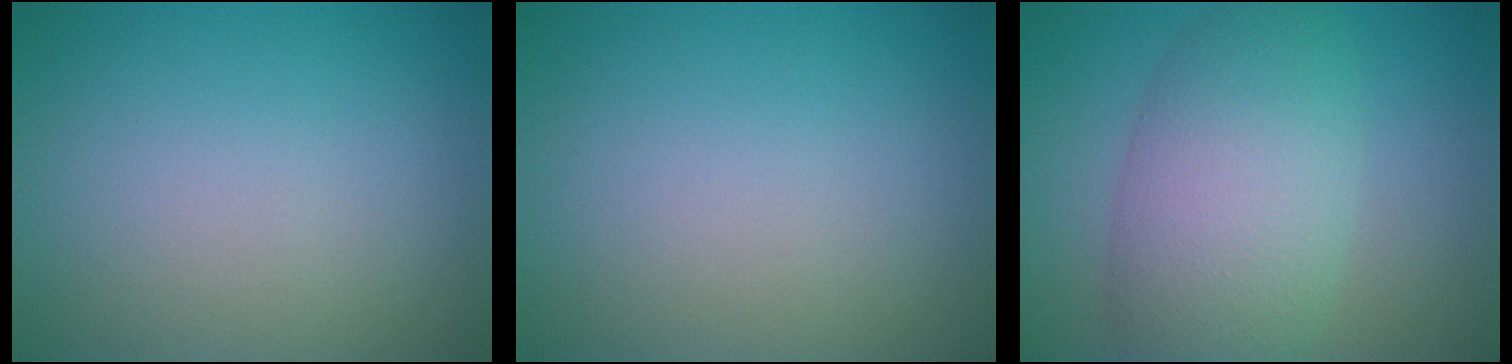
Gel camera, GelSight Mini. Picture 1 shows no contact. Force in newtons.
{"total": 0.0}
{"total": 7.6, "press": 7.6, "slide": 0.2}